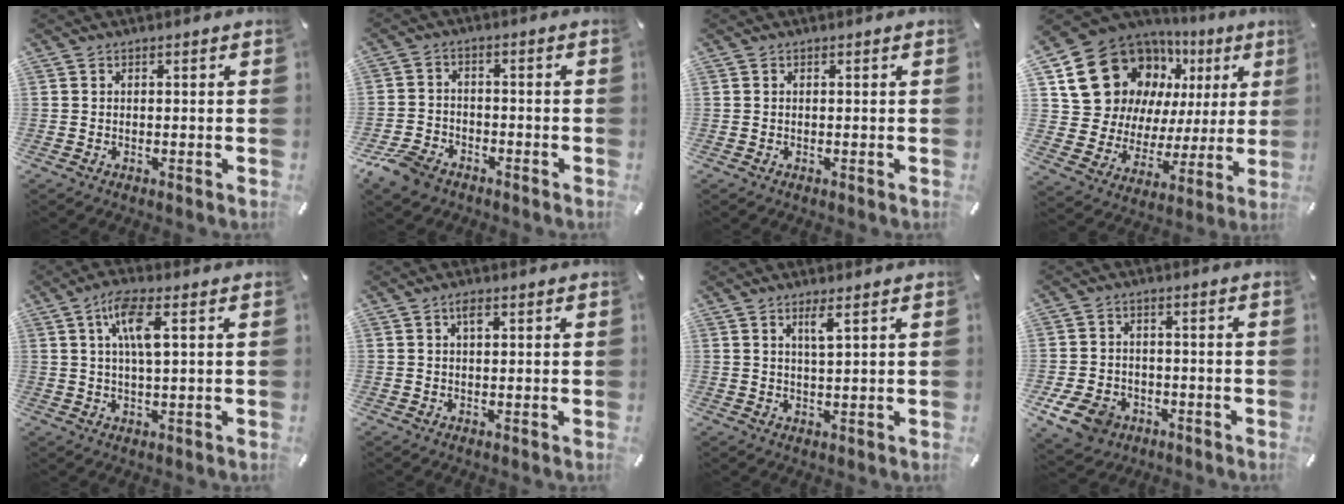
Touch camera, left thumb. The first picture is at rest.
{"total": 7.1, "force": [-5.0, 4.4, 2.5], "torque": [-0.062, 0.025, -0.098]}
{"total": 0.0}
{"total": 19.8, "force": [10.1, 14.6, 8.6], "torque": [-0.129, -0.060, 0.196]}
{"total": 7.6, "force": [2.3, 2.0, 6.9], "torque": [-0.133, 0.002, 0.036]}
{"total": 2.0, "force": [0.8, 0.9, 1.6], "torque": [-0.034, 0.004, 0.013]}
{"total": 3.3, "force": [1.9, 0.2, 2.7], "torque": [-0.057, 0.000, 0.030]}
{"total": 8.4, "force": [-4.1, 6.4, 3.6], "torque": [-0.085, 0.022, -0.077]}